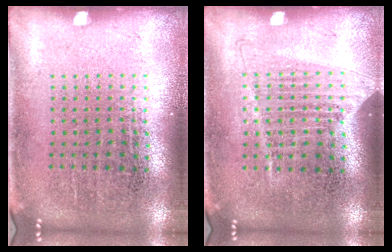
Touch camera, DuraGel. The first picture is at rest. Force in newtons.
{"total": 1.0, "press": 0.9, "slide": 0.5}